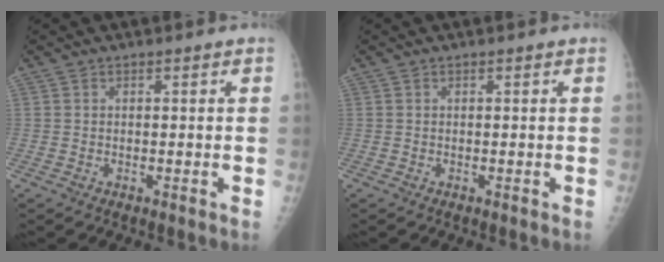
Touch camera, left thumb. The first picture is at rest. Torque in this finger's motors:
{"motor_torque": [0.38, -0.38, 0.08, 0.02, 0.00]}